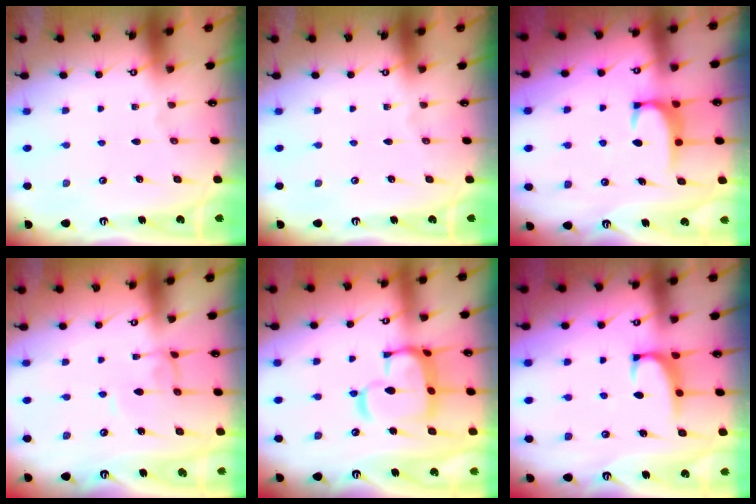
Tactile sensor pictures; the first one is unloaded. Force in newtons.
{"total": 0.0}
{"total": 2.0, "press": 2.0, "slide": 0.6}
{"total": 0.8, "press": 0.7, "slide": 0.1}
{"total": 11.1, "press": 11.1, "slide": 1.4}
{"total": 1.5, "press": 1.2, "slide": 0.8}